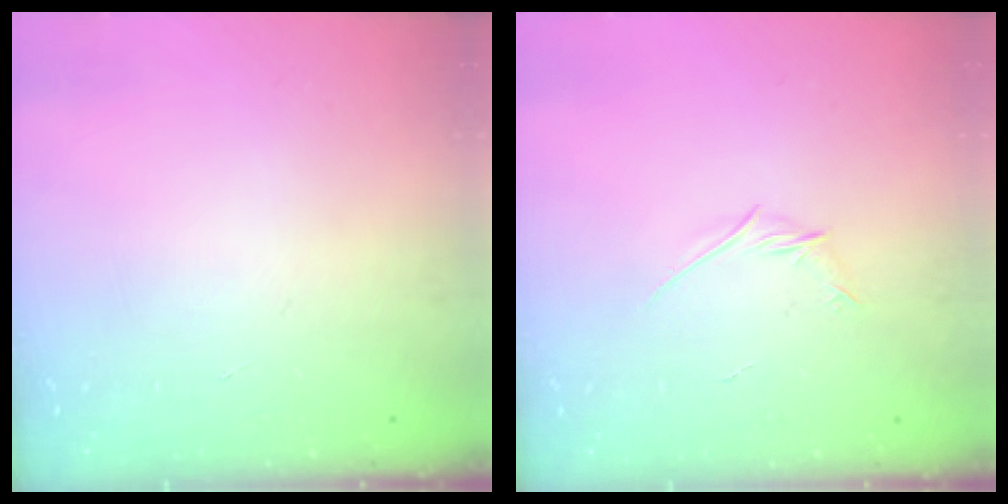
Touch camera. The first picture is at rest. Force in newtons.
{"total": 3.3, "press": 3.2, "slide": 1.0}